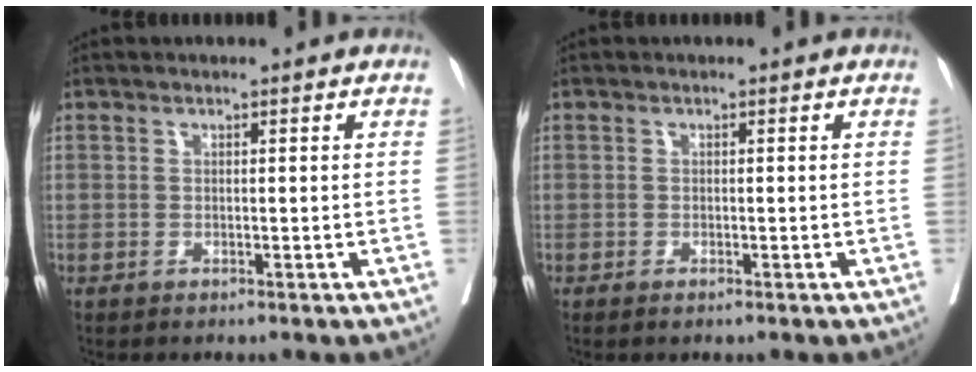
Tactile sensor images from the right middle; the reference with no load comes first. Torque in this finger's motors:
{"motor_torque": [-0.24, 0.06, 0.02, 0.00]}